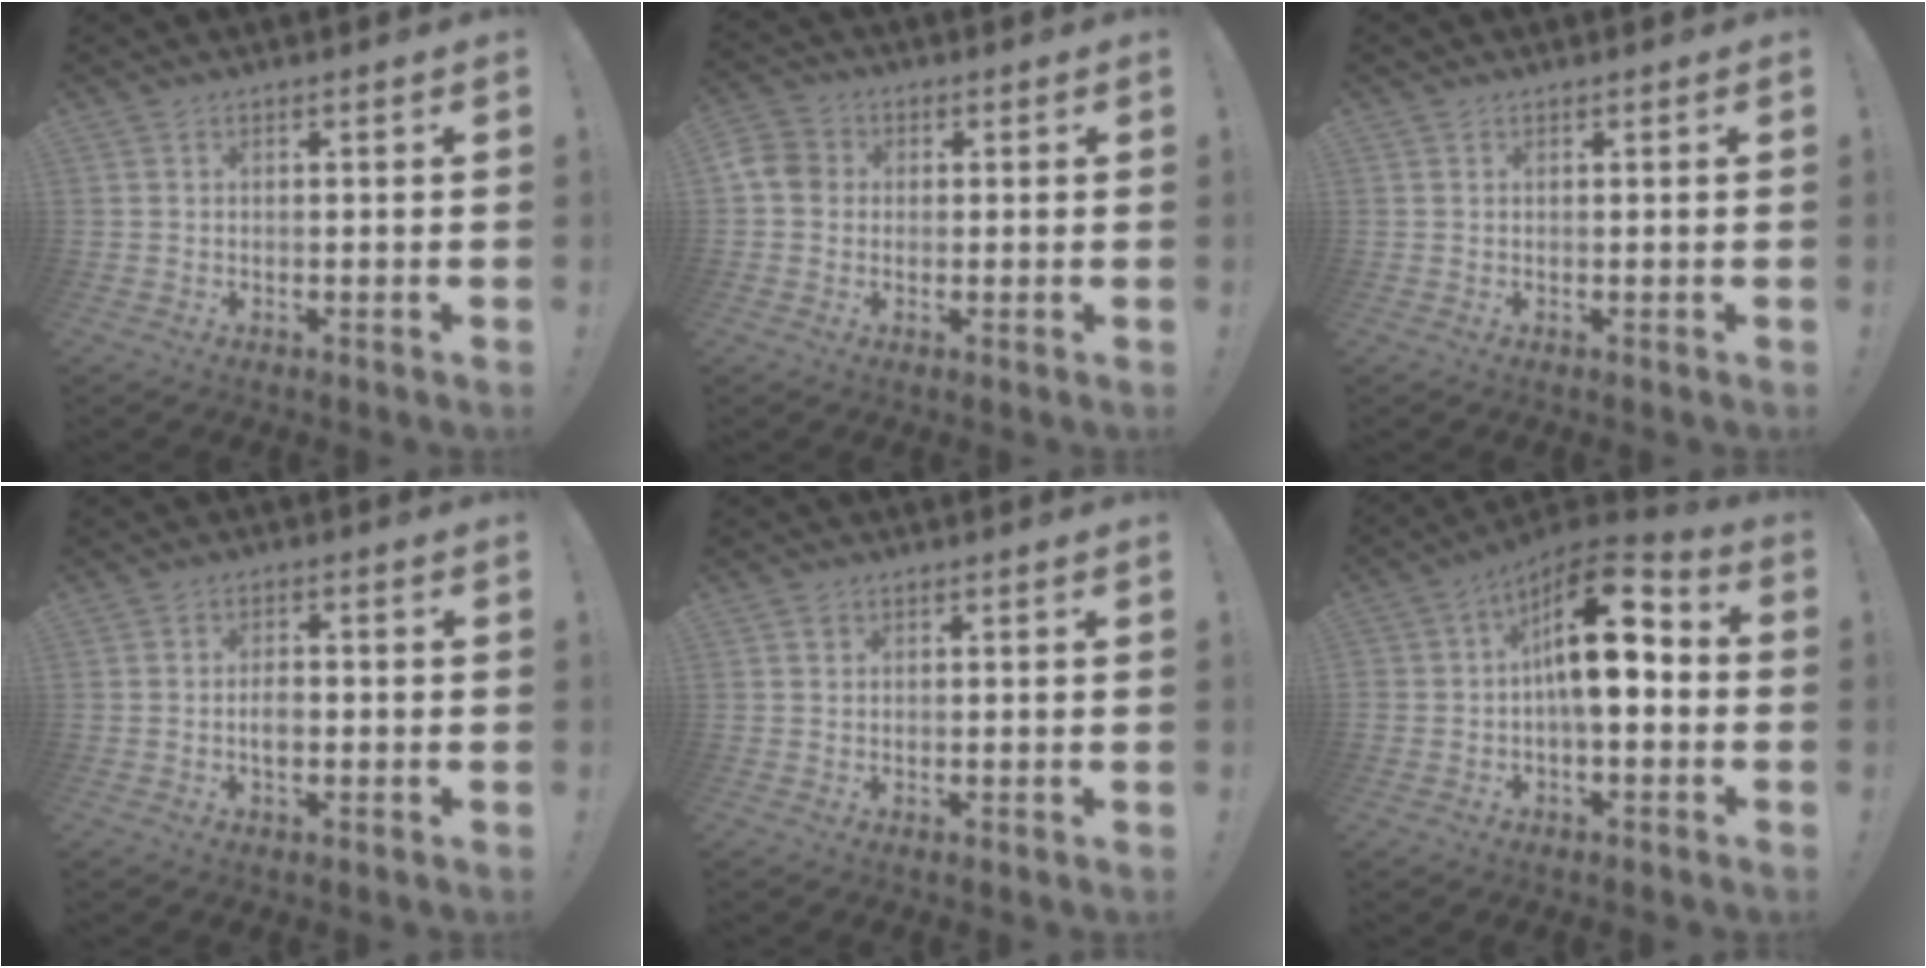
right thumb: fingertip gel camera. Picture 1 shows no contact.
{"total": 6.4, "force": [0.1, 5.5, 3.2], "torque": [-0.053, 0.016, 0.005]}
{"total": 0.6, "force": [0.5, 0.3, 0.1], "torque": [0.002, -0.003, 0.008]}
{"total": 3.2, "force": [-1.0, 1.7, 2.5], "torque": [-0.029, 0.002, -0.020]}
{"total": 0.9, "force": [0.5, 0.7, 0.2], "torque": [0.005, -0.002, 0.009]}
{"total": 16.3, "force": [1.9, 8.6, 13.7], "torque": [-0.210, 0.009, 0.031]}